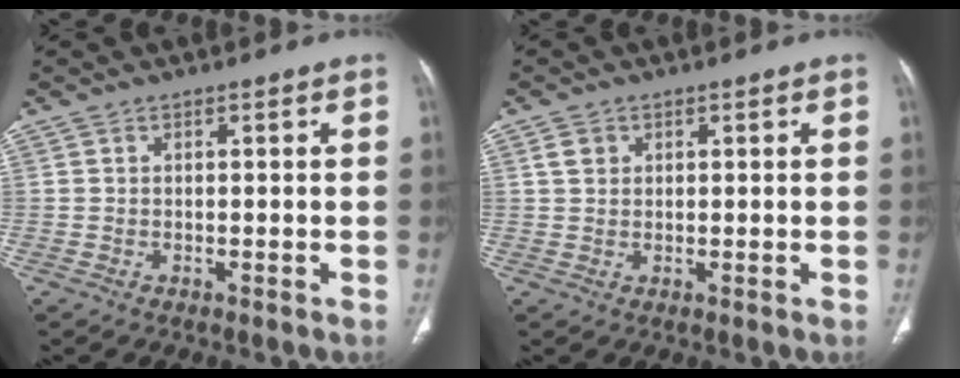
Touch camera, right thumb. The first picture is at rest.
{"total": 2.4, "force": [1.0, 1.8, 1.1], "torque": [-0.012, -0.002, 0.021]}